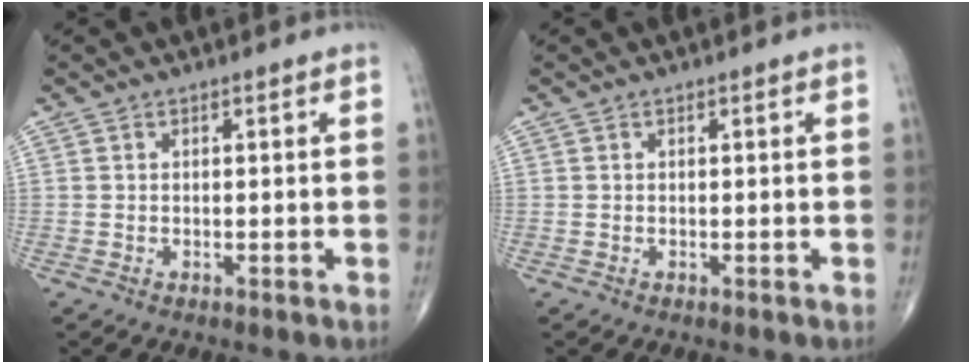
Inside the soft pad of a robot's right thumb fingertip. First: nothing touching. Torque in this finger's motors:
{"motor_torque": [0.00, 0.00, -0.01, 0.01, 0.00]}